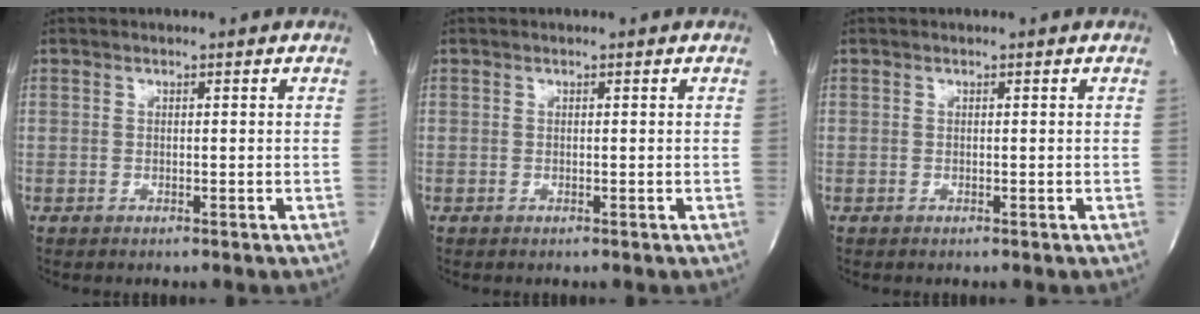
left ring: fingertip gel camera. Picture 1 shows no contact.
{"total": 0.0}
{"total": 0.0}